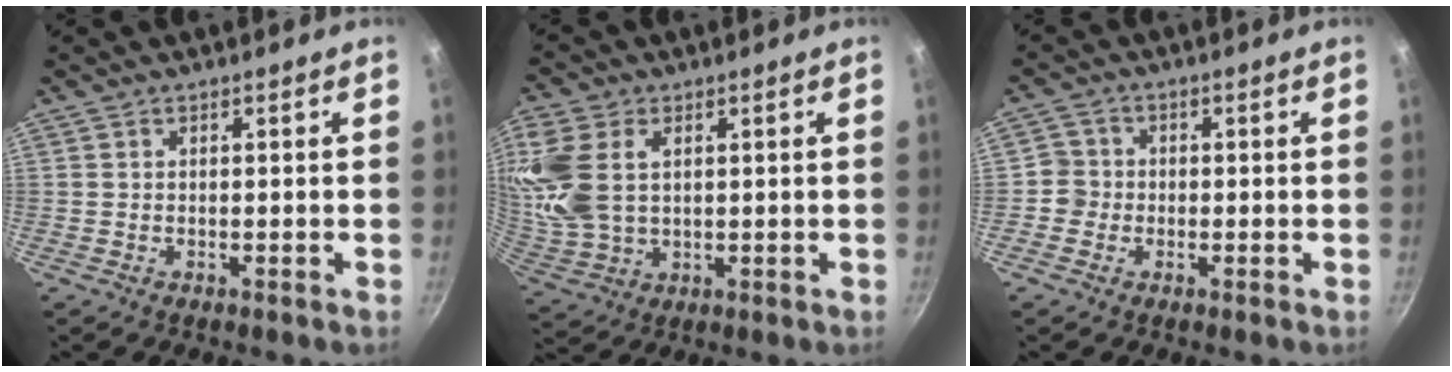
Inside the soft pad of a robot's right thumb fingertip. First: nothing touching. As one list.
[{"total": 13.5, "force": [3.4, 9.0, 9.5], "torque": [-0.205, -0.009, 0.074]}, {"total": 3.3, "force": [-0.8, 3.2, 0.5], "torque": [0.016, 0.009, -0.023]}]